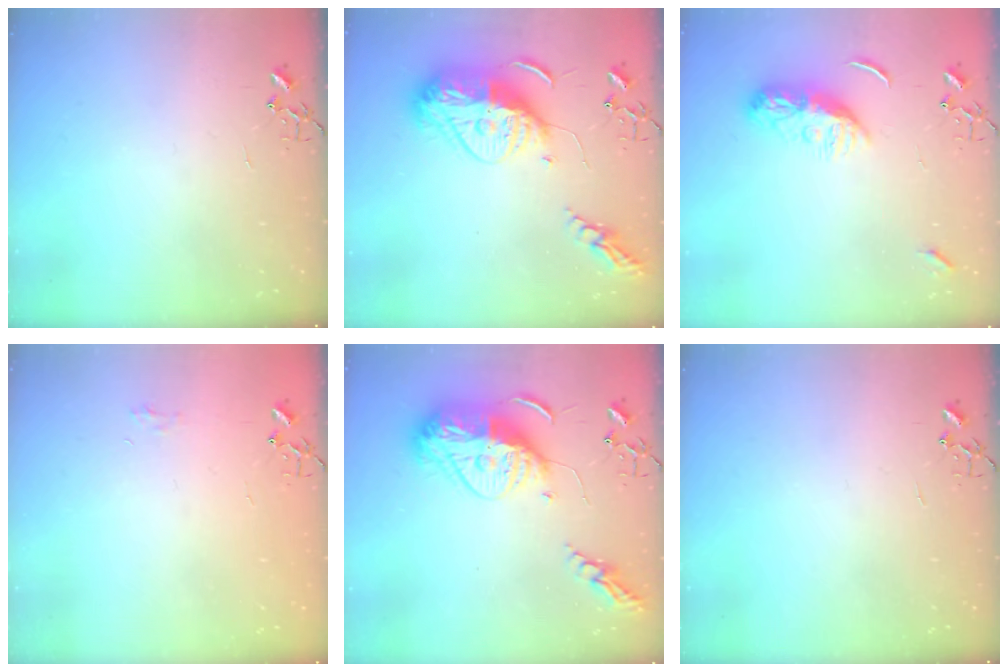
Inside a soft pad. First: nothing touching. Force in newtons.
{"total": 18.2, "press": 18.2, "slide": 1.6}
{"total": 9.6, "press": 9.6, "slide": 0.7}
{"total": 5.2, "press": 5.2, "slide": 0.7}
{"total": 18.2, "press": 18.2, "slide": 1.6}
{"total": 0.0}